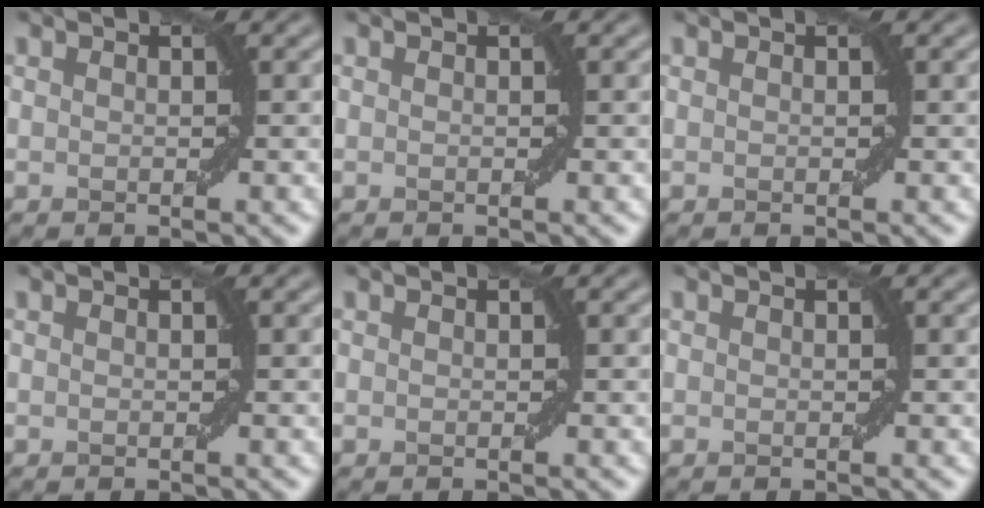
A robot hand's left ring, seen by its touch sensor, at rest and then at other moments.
{"total": 0.0}
{"total": 0.0}
{"total": 0.0}
{"total": 0.0}
{"total": 0.0}